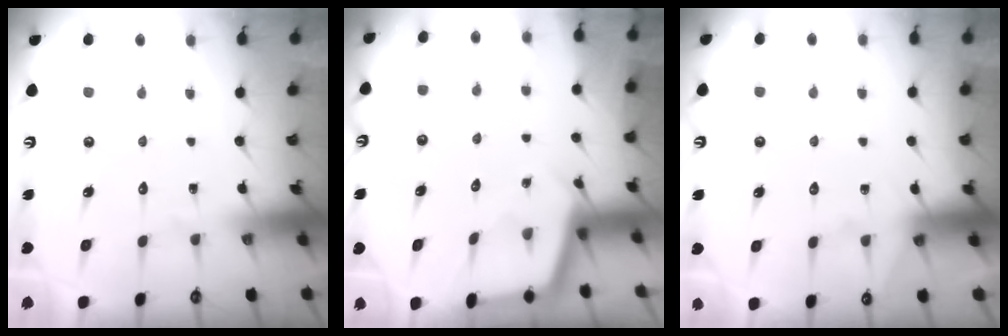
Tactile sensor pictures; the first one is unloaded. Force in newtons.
{"total": 2.4, "press": 2.4, "slide": 0.2}
{"total": 4.0, "press": 3.9, "slide": 0.5}